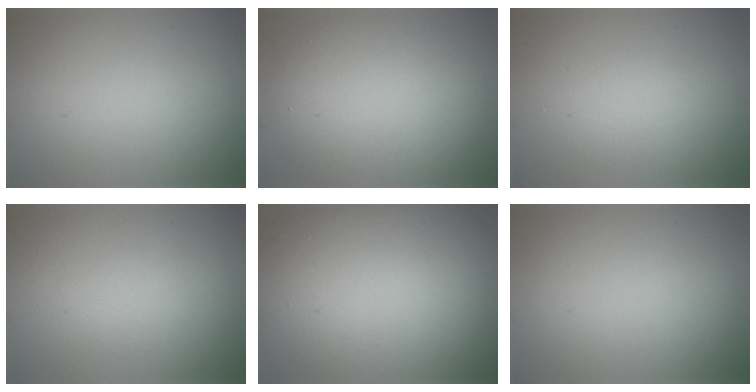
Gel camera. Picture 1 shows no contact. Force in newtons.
{"total": 8.2, "press": 8.2, "slide": 0.5}
{"total": 1.5, "press": 1.5, "slide": 0.1}
{"total": 0.9, "press": 0.9, "slide": 0.0}
{"total": 17.8, "press": 17.7, "slide": 1.1}
{"total": 0.0}